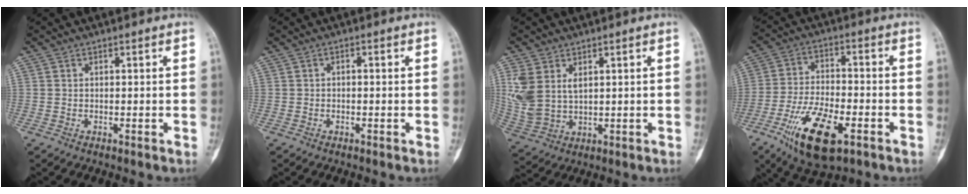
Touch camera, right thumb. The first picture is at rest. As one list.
[{"total": 0.5, "force": [-0.2, 0.2, 0.4], "torque": [-0.005, 0.007, -0.006]}, {"total": 9.2, "force": [2.9, 5.9, 6.4], "torque": [-0.142, -0.008, 0.074]}, {"total": 15.2, "force": [-7.1, 6.3, 11.9], "torque": [-0.216, 0.015, -0.120]}]